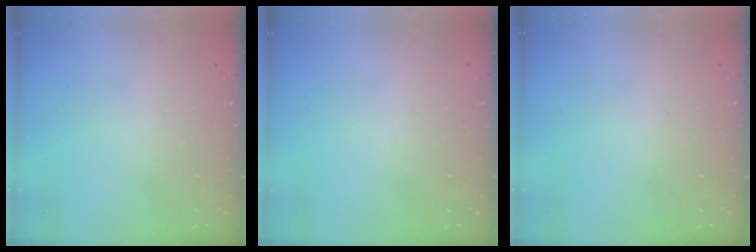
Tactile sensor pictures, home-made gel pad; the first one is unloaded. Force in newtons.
{"total": 0.0}
{"total": 0.0}